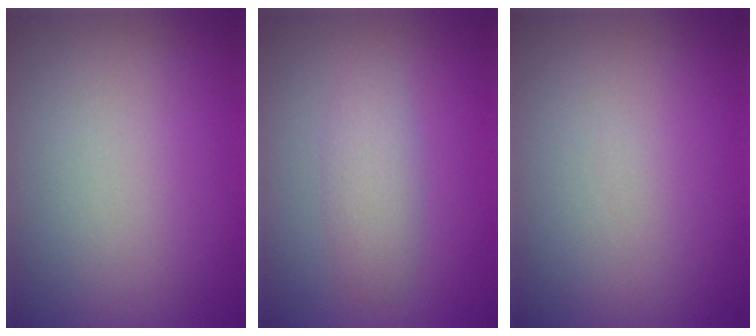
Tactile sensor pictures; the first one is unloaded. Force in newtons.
{"total": 2.4, "press": 2.4, "slide": 0.2}
{"total": 0.0}